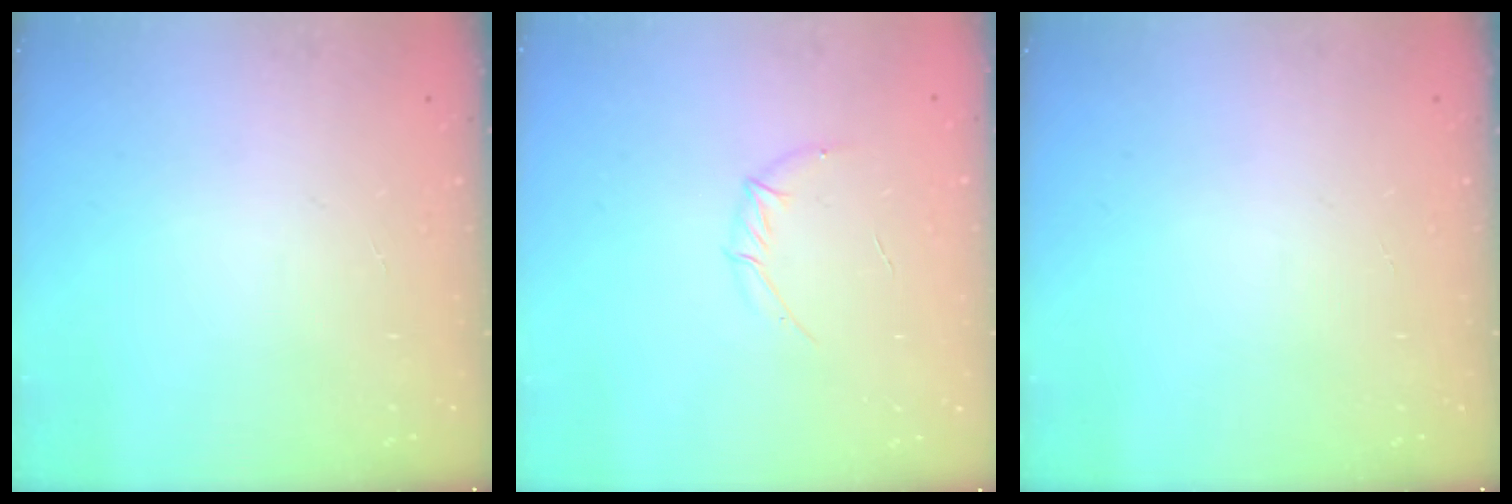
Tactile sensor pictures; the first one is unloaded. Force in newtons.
{"total": 4.8, "press": 4.7, "slide": 1.3}
{"total": 0.0}